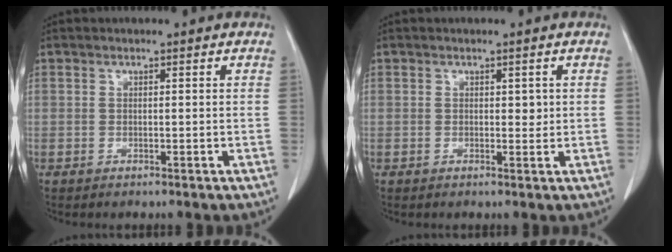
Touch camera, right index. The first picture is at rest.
{"total": 1.1, "force": [0.3, 0.7, 0.7], "torque": [-0.006, 0.001, 0.007]}